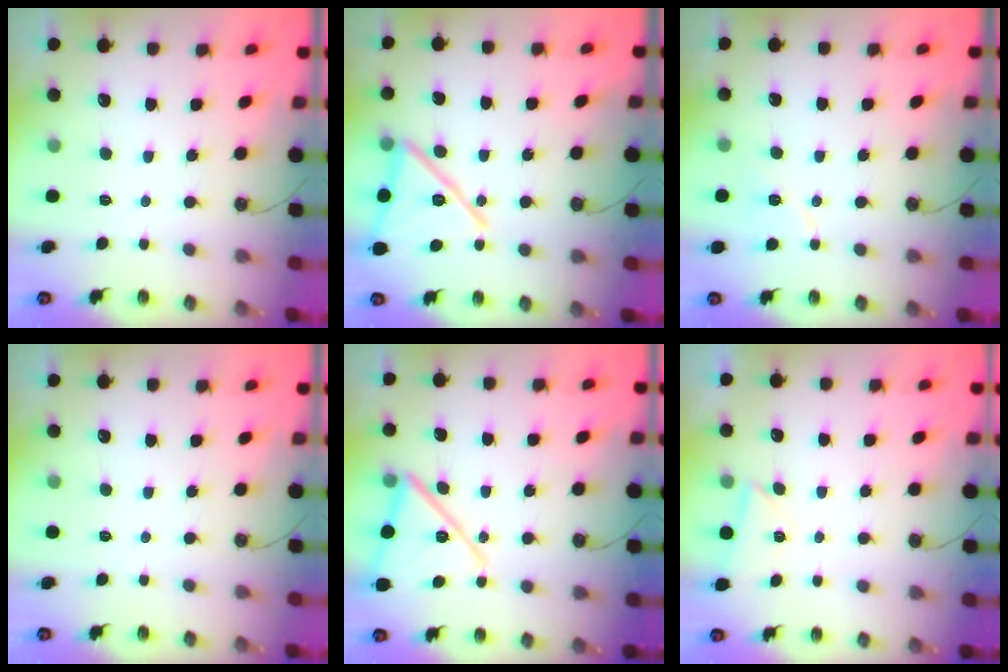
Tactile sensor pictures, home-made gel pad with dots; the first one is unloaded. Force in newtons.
{"total": 19.4, "press": 16.5, "slide": 10.3}
{"total": 7.0, "press": 7.0, "slide": 1.1}
{"total": 0.0}
{"total": 16.1, "press": 16.1, "slide": 0.9}
{"total": 3.2, "press": 3.0, "slide": 1.1}